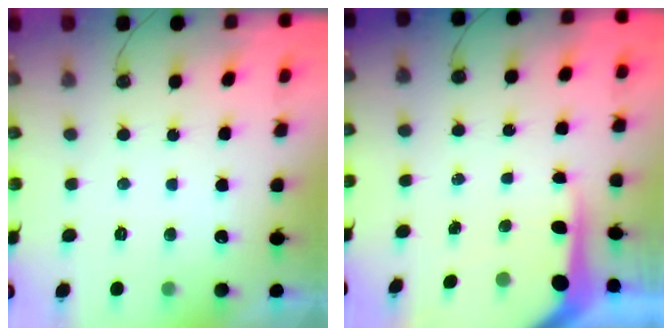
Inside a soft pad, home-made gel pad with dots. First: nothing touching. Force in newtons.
{"total": 8.3, "press": 8.3, "slide": 0.8}